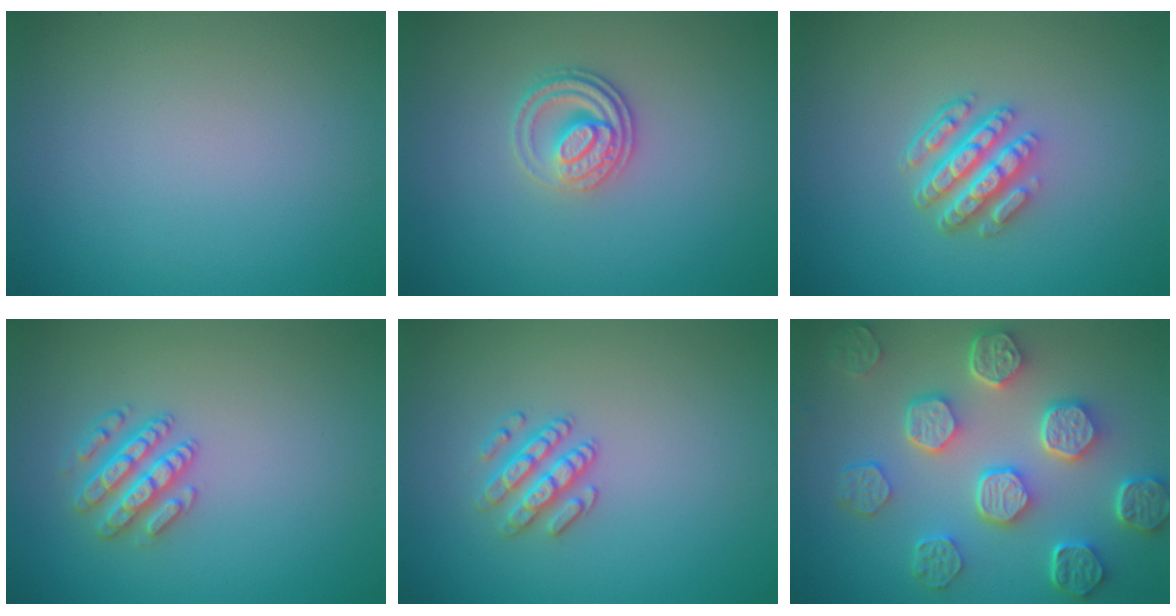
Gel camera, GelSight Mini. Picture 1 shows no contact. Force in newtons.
{"total": 2.8, "press": 2.5, "slide": 1.3}
{"total": 4.7, "press": 3.5, "slide": 3.1}
{"total": 2.9, "press": 2.9, "slide": 0.7}
{"total": 2.5, "press": 2.4, "slide": 0.6}
{"total": 7.6, "press": 5.8, "slide": 4.9}